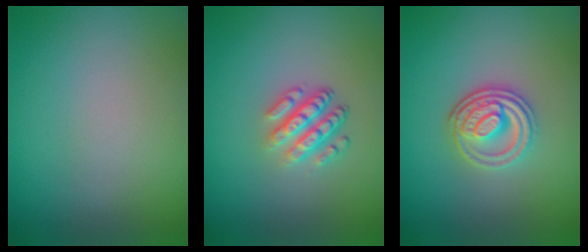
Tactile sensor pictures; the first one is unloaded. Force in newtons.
{"total": 3.6, "press": 2.6, "slide": 2.4}
{"total": 3.6, "press": 3.1, "slide": 1.9}